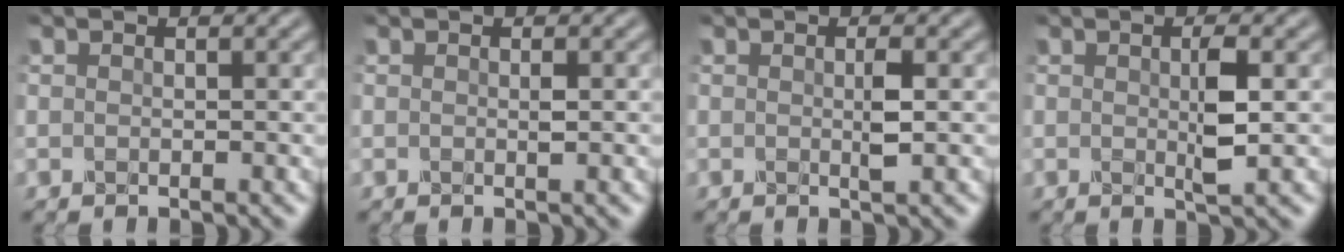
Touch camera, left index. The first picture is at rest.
{"total": 0.6, "force": [0.1, 0.0, 0.6], "torque": [-0.011, 0.001, 0.000]}
{"total": 1.6, "force": [0.1, 0.1, 1.6], "torque": [-0.030, -0.001, 0.000]}
{"total": 2.6, "force": [0.2, 0.4, 2.6], "torque": [-0.048, -0.003, 0.002]}